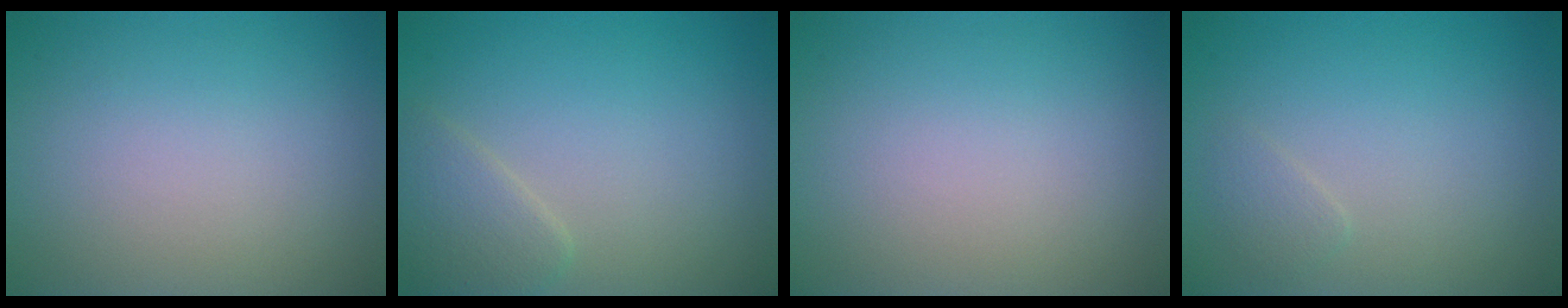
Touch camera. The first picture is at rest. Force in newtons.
{"total": 2.2, "press": 2.2, "slide": 0.1}
{"total": 0.0}
{"total": 0.9, "press": 0.9, "slide": 0.0}